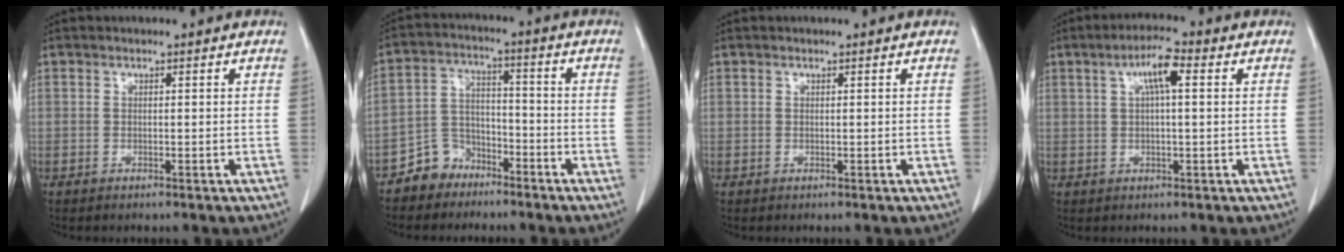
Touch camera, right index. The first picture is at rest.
{"total": 6.9, "force": [-5.2, 4.5, 0.9], "torque": [-0.012, 0.018, -0.094]}
{"total": 0.0}
{"total": 5.6, "force": [1.7, 1.2, 5.2], "torque": [-0.099, 0.015, 0.031]}